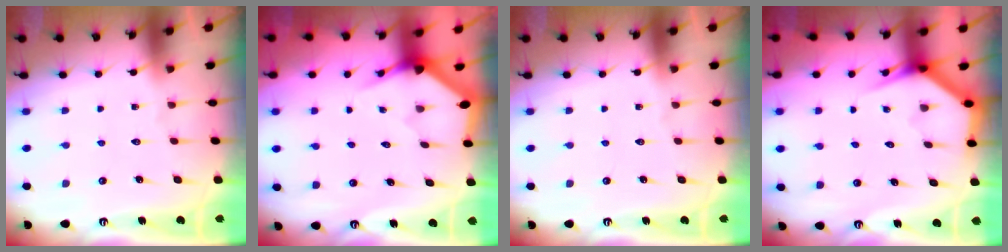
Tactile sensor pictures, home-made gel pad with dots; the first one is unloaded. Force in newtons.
{"total": 3.4, "press": 3.4, "slide": 0.1}
{"total": 0.0}
{"total": 3.3, "press": 3.3, "slide": 0.3}